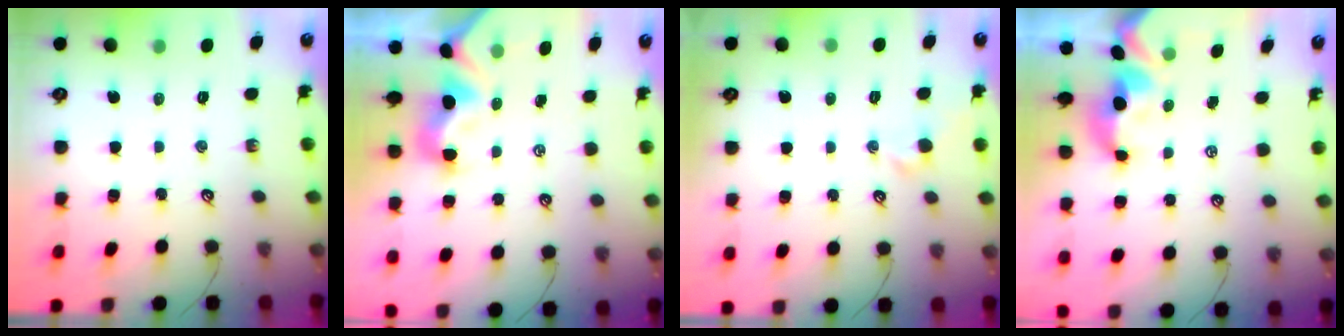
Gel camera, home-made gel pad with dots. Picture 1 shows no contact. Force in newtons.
{"total": 1.6, "press": 1.5, "slide": 0.7}
{"total": 1.0, "press": 1.0, "slide": 0.1}
{"total": 2.0, "press": 1.9, "slide": 0.7}